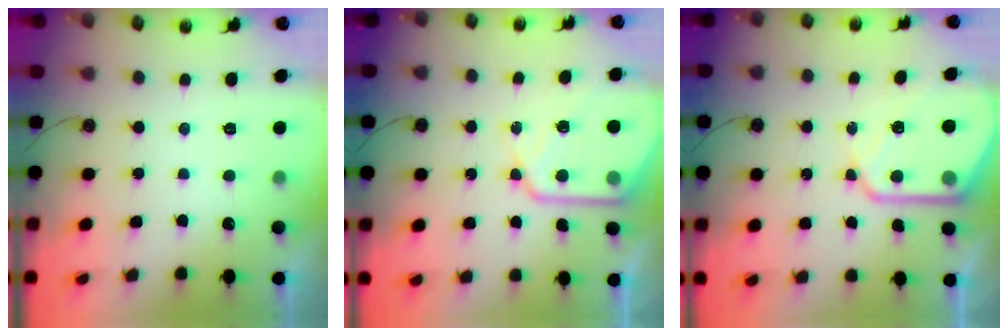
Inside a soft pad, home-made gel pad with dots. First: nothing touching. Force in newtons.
{"total": 13.6, "press": 13.6, "slide": 1.3}
{"total": 13.3, "press": 13.2, "slide": 1.5}